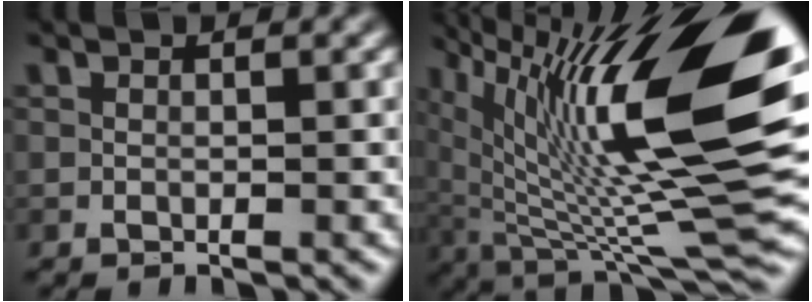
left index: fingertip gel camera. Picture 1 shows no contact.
{"total": 17.8, "force": [4.9, 5.7, 16.2], "torque": [-0.272, 0.015, 0.106]}